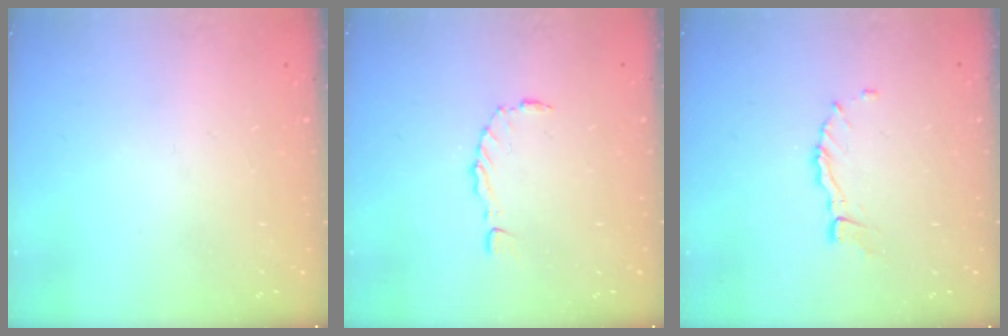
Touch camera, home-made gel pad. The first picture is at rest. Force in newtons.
{"total": 1.5, "press": 1.4, "slide": 0.3}
{"total": 4.1, "press": 4.1, "slide": 0.2}